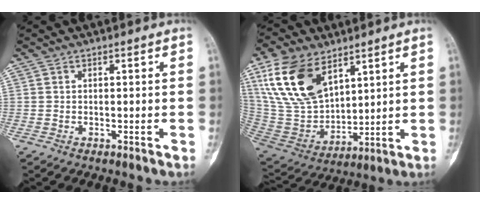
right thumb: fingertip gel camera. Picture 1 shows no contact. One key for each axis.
{"total": 18.4, "fx": 9.6, "fy": 10.2, "fz": 11.9, "tx": -0.214, "ty": -0.038, "tz": 0.197}